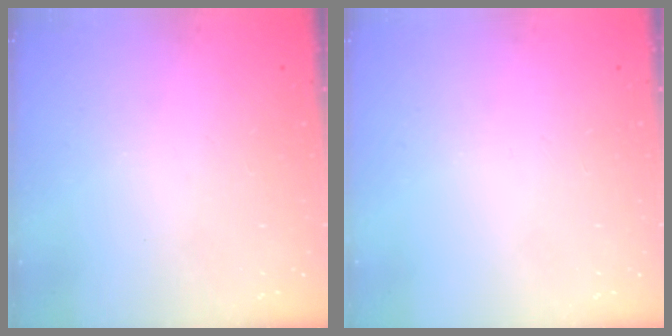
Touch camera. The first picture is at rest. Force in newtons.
{"total": 0.0}